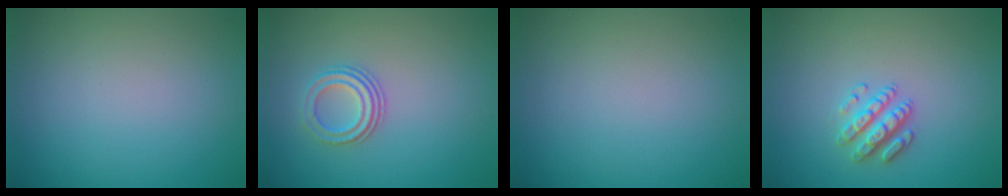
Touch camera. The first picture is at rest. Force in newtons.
{"total": 2.8, "press": 2.2, "slide": 1.7}
{"total": 0.0}
{"total": 2.6, "press": 2.6, "slide": 0.6}